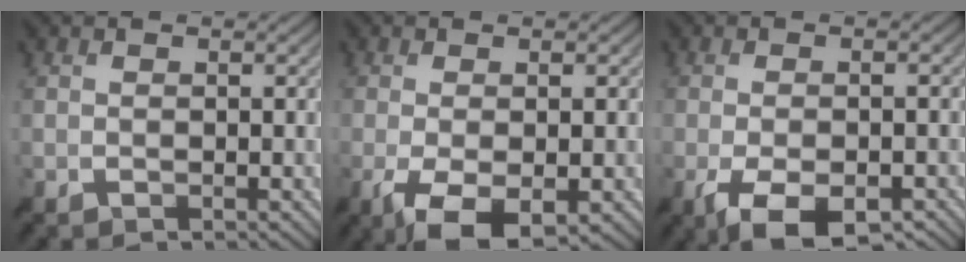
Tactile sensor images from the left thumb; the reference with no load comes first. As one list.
[{"total": 6.9, "force": [-2.8, 2.1, 6.0], "torque": [-0.118, -0.008, -0.044]}, {"total": 7.9, "force": [-4.2, 2.7, 6.1], "torque": [-0.117, -0.010, -0.064]}]